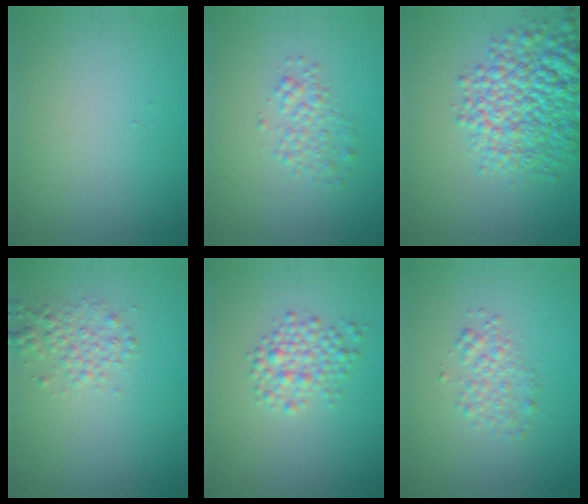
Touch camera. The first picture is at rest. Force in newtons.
{"total": 2.0, "press": 2.0, "slide": 0.1}
{"total": 8.6, "press": 8.6, "slide": 0.3}
{"total": 2.2, "press": 2.2, "slide": 0.0}
{"total": 2.8, "press": 2.8, "slide": 0.1}
{"total": 2.1, "press": 2.1, "slide": 0.1}